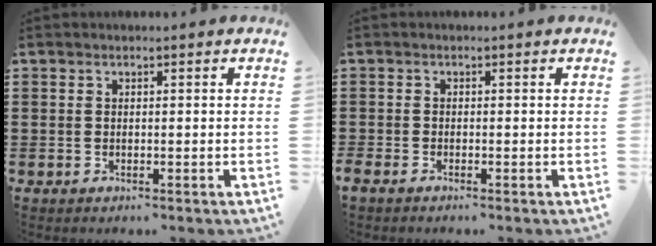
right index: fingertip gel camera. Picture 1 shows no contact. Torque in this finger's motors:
{"motor_torque": [0.02, 0.81, 0.24, 0.03]}